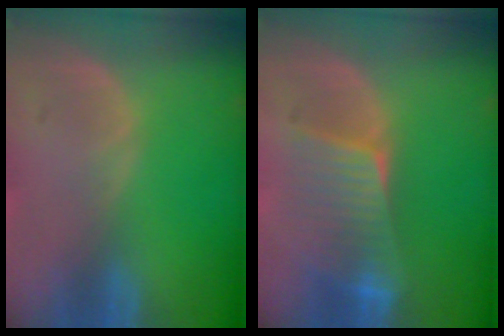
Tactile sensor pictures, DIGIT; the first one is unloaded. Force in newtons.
{"total": 6.6, "press": 6.5, "slide": 1.1}